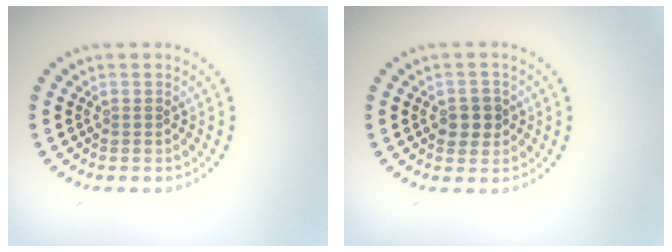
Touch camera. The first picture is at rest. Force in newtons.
{"total": 2.2, "press": 2.2, "slide": 0.4}